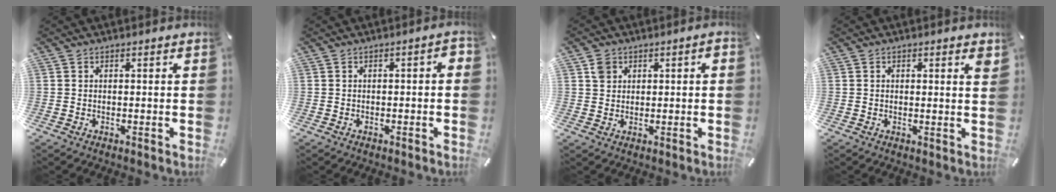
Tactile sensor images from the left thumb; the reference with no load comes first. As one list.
[{"total": 2.2, "force": [-1.0, 1.0, 1.7], "torque": [-0.029, 0.008, -0.019]}, {"total": 2.9, "force": [0.9, 2.5, 1.0], "torque": [-0.007, -0.001, 0.011]}, {"total": 1.3, "force": [0.6, 0.4, 1.1], "torque": [-0.008, -0.005, 0.006]}]